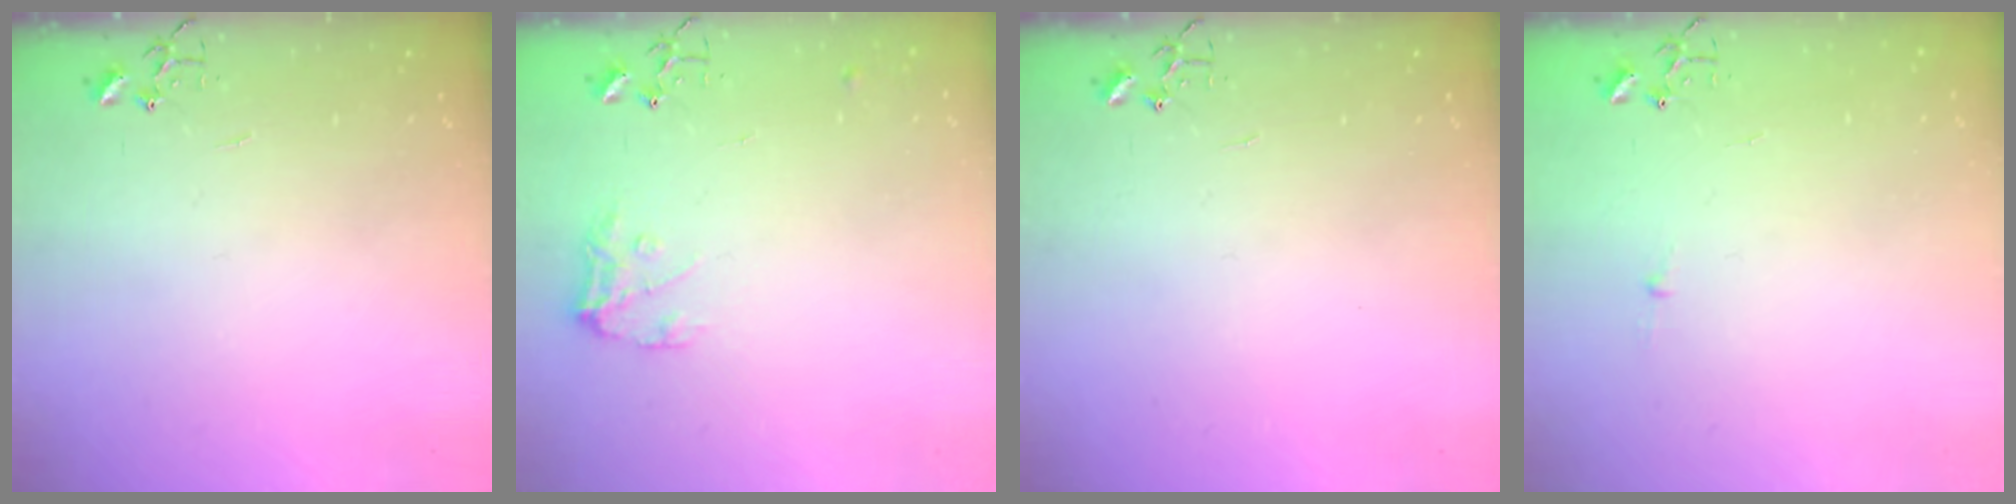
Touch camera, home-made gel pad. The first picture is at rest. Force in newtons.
{"total": 9.1, "press": 9.1, "slide": 0.4}
{"total": 0.0}
{"total": 2.8, "press": 2.8, "slide": 0.3}